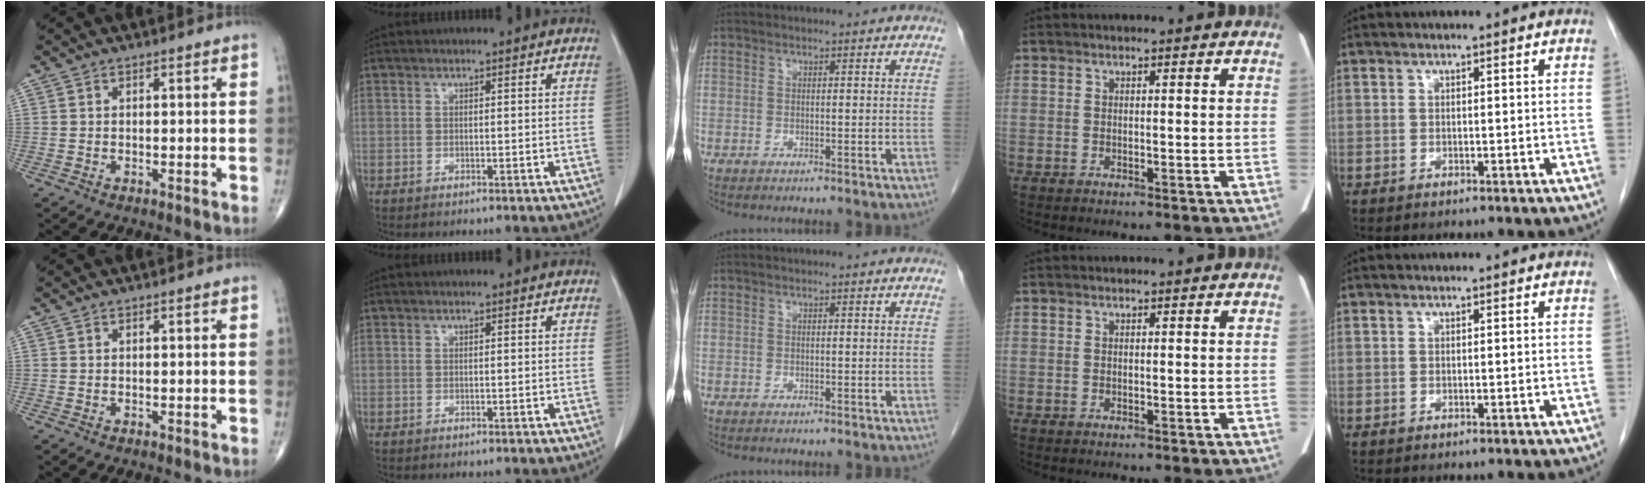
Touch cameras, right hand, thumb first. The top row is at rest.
{}